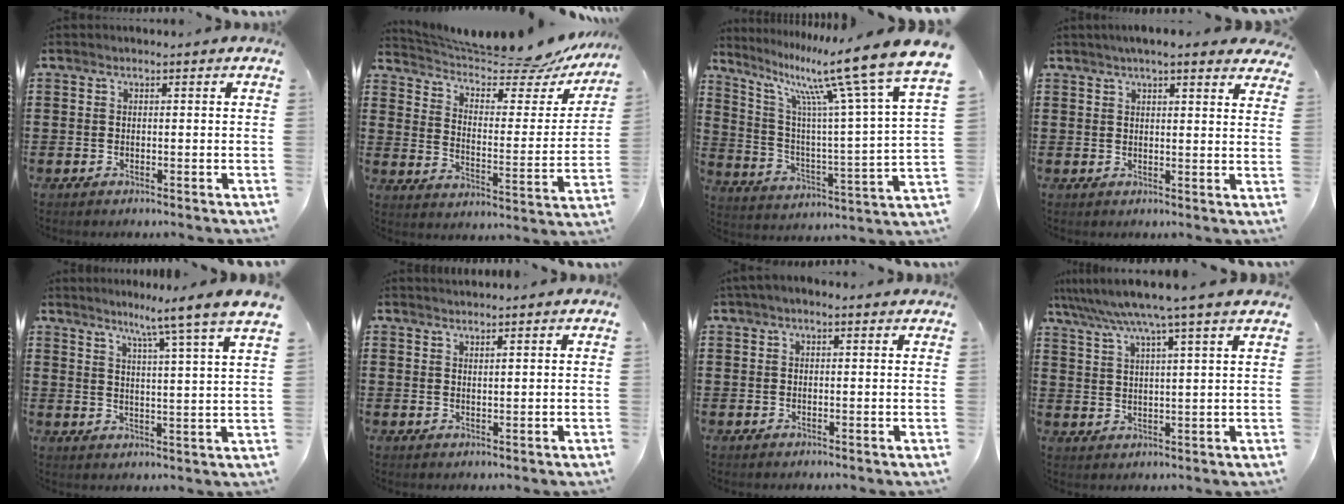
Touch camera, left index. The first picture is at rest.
{"total": 8.1, "force": [7.4, 0.6, 3.4], "torque": [-0.082, -0.061, 0.119]}
{"total": 14.2, "force": [10.7, 0.8, 9.3], "torque": [-0.186, -0.078, 0.164]}
{"total": 4.0, "force": [3.5, 0.7, 1.8], "torque": [-0.042, 0.000, 0.064]}
{"total": 6.5, "force": [5.3, -1.9, 3.2], "torque": [-0.071, -0.037, 0.082]}
{"total": 1.4, "force": [1.3, -0.1, 0.3], "torque": [-0.008, 0.001, 0.025]}
{"total": 1.3, "force": [0.6, 0.6, 0.9], "torque": [-0.019, 0.005, 0.011]}
{"total": 6.8, "force": [5.7, -0.8, 3.7], "torque": [-0.092, -0.026, 0.095]}